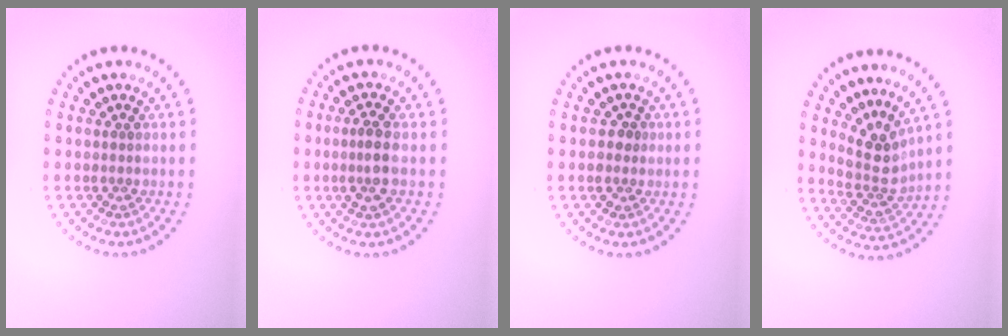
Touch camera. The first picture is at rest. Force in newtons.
{"total": 2.4, "press": 2.3, "slide": 0.9}
{"total": 1.1, "press": 1.1, "slide": 0.3}
{"total": 3.1, "press": 2.4, "slide": 2.0}